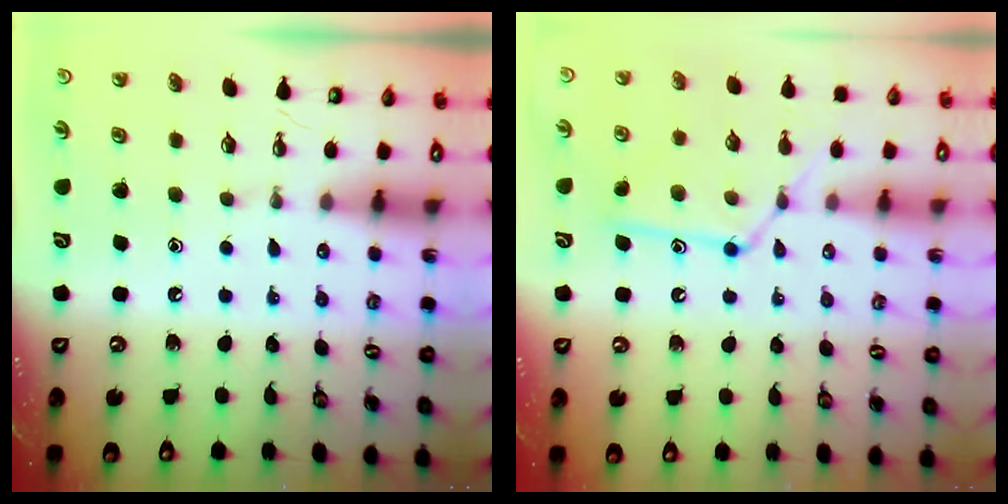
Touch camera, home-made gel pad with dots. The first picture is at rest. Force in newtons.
{"total": 14.0, "press": 13.9, "slide": 1.2}